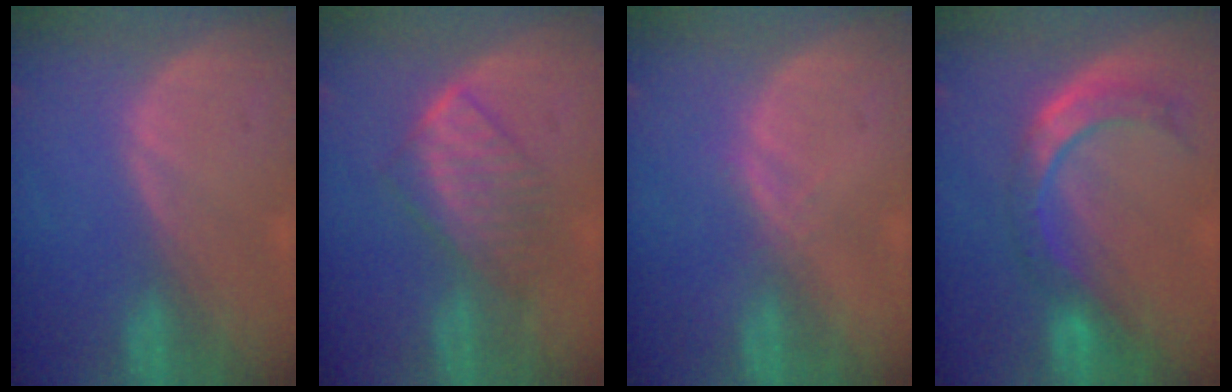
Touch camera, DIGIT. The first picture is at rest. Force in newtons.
{"total": 6.3, "press": 6.1, "slide": 1.2}
{"total": 1.5, "press": 1.3, "slide": 0.8}
{"total": 7.5, "press": 7.0, "slide": 2.7}